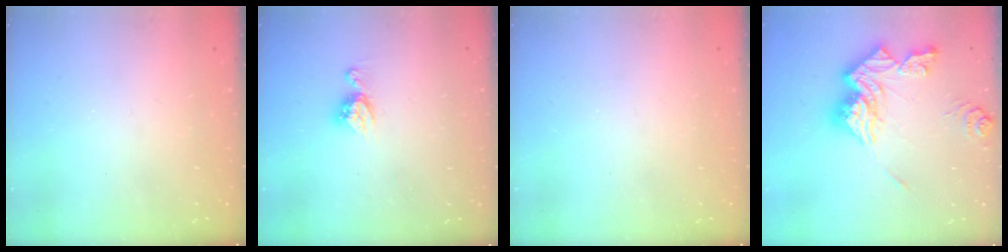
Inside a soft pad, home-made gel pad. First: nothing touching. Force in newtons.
{"total": 7.2, "press": 7.2, "slide": 0.5}
{"total": 0.0}
{"total": 16.7, "press": 16.7, "slide": 1.6}